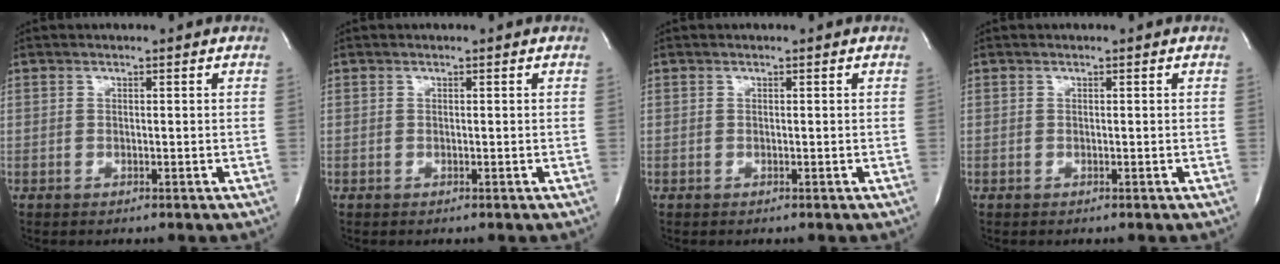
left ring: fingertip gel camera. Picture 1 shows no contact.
{"total": 0.0}
{"total": 0.0}
{"total": 0.0}